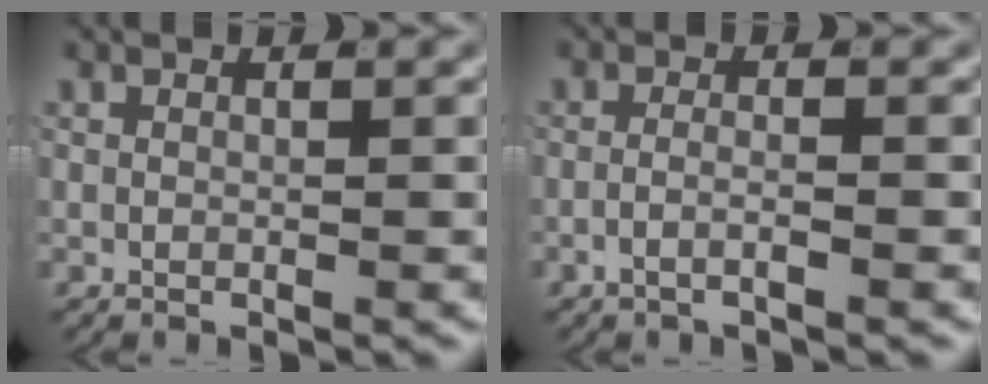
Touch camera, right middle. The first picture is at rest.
{"total": 1.7, "force": [-1.3, 0.0, 1.1], "torque": [-0.030, -0.006, -0.021]}